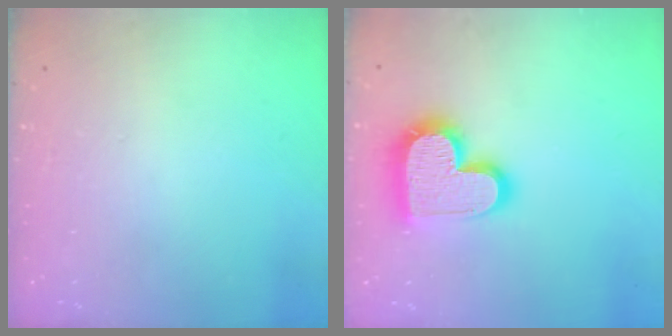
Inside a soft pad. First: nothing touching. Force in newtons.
{"total": 17.7, "press": 17.6, "slide": 1.3}